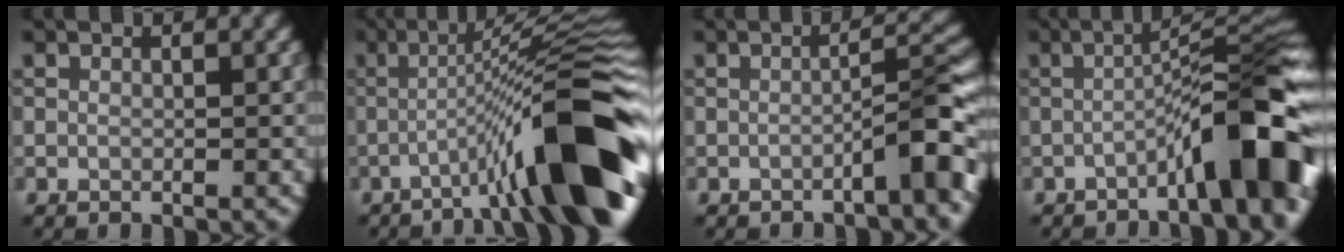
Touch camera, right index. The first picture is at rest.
{"total": 13.0, "force": [-4.7, 1.9, 12.0], "torque": [-0.159, 0.022, -0.075]}
{"total": 4.3, "force": [-2.3, 0.5, 3.5], "torque": [-0.048, 0.023, -0.040]}
{"total": 9.4, "force": [-3.9, 1.5, 8.4], "torque": [-0.107, 0.030, -0.065]}